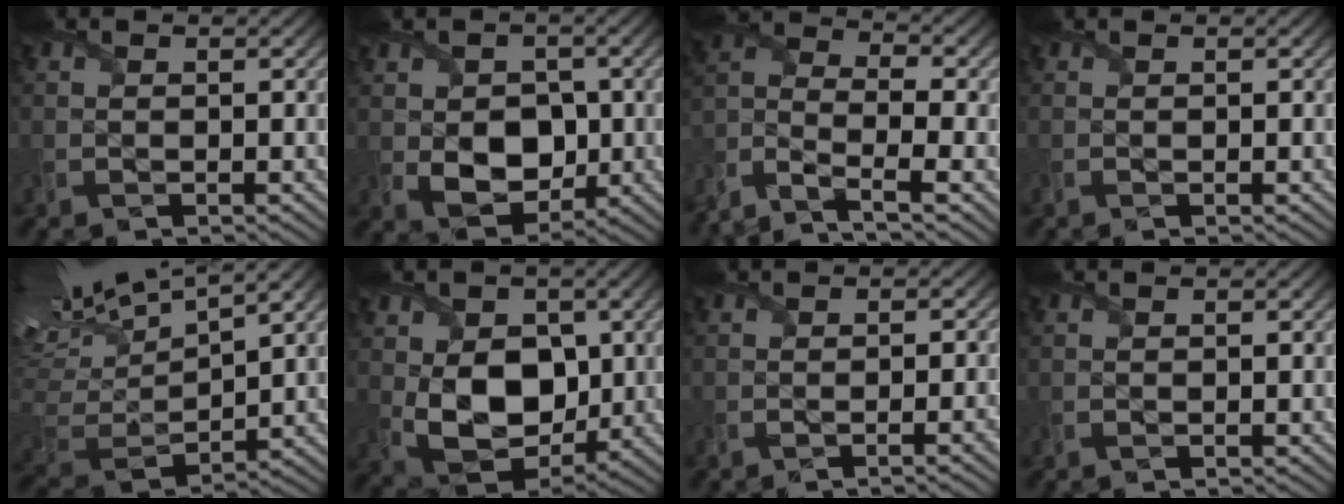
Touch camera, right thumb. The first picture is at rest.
{"total": 7.2, "force": [-0.4, 5.6, 4.6], "torque": [-0.097, -0.016, -0.009]}
{"total": 9.3, "force": [-6.3, 3.2, 6.0], "torque": [-0.135, -0.015, -0.137]}
{"total": 0.0}
{"total": 14.4, "force": [9.0, 4.4, 10.3], "torque": [-0.240, 0.034, 0.158]}
{"total": 10.6, "force": [0.5, 7.8, 7.2], "torque": [-0.144, -0.019, 0.012]}
{"total": 2.3, "force": [-1.1, 0.5, 2.0], "torque": [-0.028, 0.002, -0.021]}
{"total": 0.0}